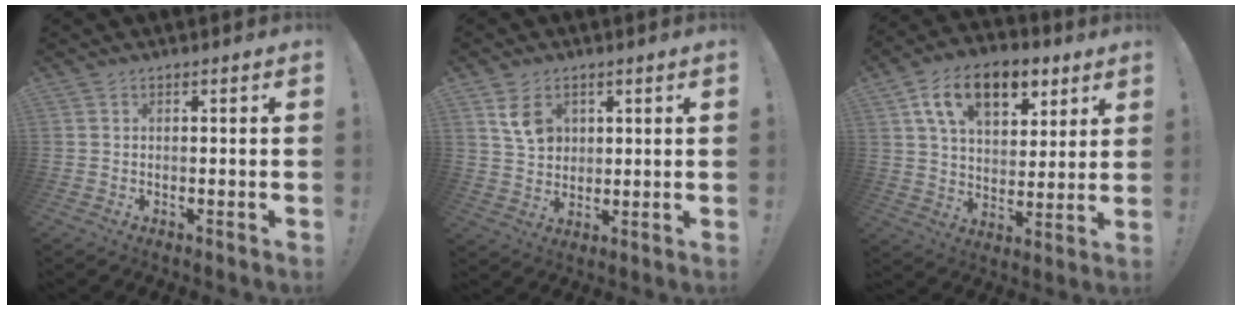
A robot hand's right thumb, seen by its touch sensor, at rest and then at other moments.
{"total": 7.7, "force": [3.3, 5.9, 3.7], "torque": [-0.050, -0.009, 0.065]}
{"total": 16.7, "force": [8.3, 10.0, 10.5], "torque": [-0.163, -0.028, 0.147]}